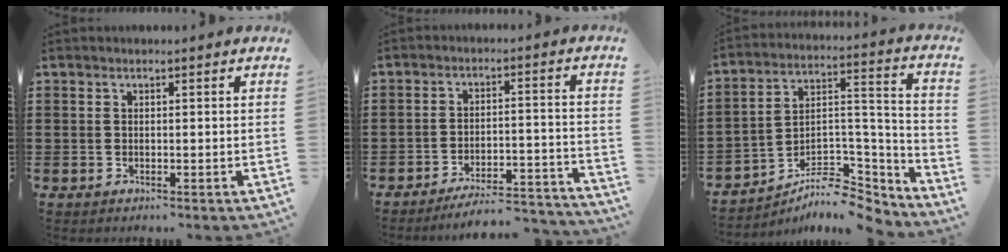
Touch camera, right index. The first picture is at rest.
{"total": 6.0, "force": [-5.5, 0.5, 2.2], "torque": [-0.042, 0.000, -0.107]}
{"total": 8.2, "force": [-7.0, 3.1, 2.9], "torque": [-0.040, 0.012, -0.131]}